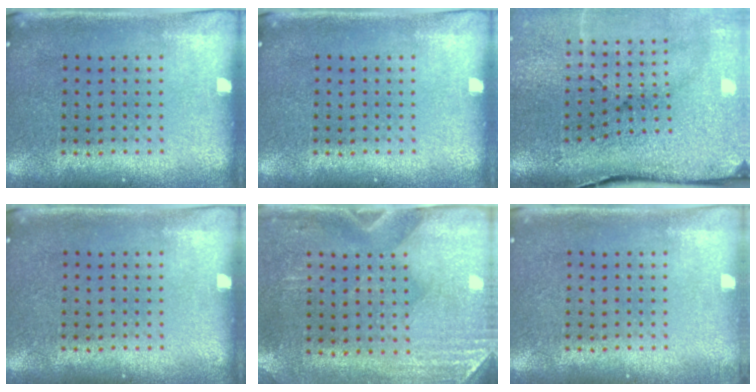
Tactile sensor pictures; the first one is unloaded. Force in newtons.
{"total": 0.0}
{"total": 5.1, "press": 4.0, "slide": 3.2}
{"total": 0.0}
{"total": 2.9, "press": 2.5, "slide": 1.5}
{"total": 0.8, "press": 0.7, "slide": 0.4}